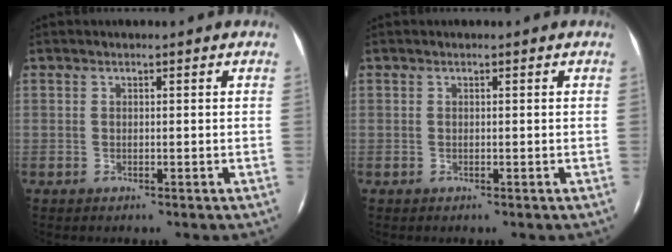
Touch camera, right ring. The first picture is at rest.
{"total": 0.0}